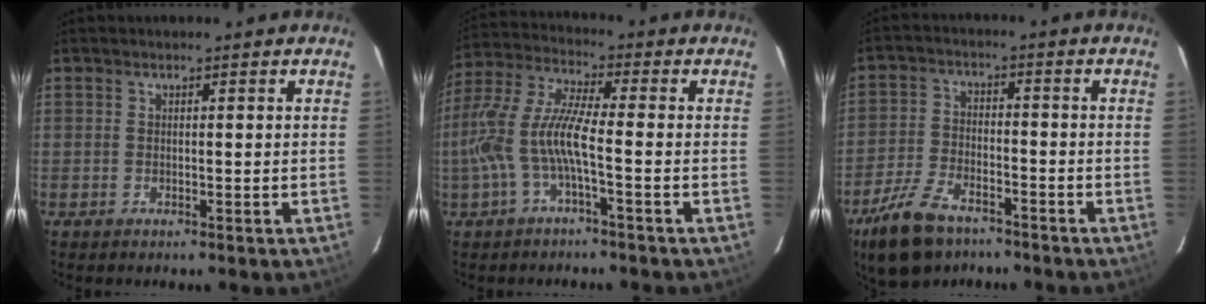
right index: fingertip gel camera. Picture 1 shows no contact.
{"total": 11.3, "force": [-3.4, 1.7, 10.7], "torque": [-0.230, 0.000, -0.065]}
{"total": 11.7, "force": [-8.3, 5.6, 6.1], "torque": [-0.153, -0.009, -0.155]}